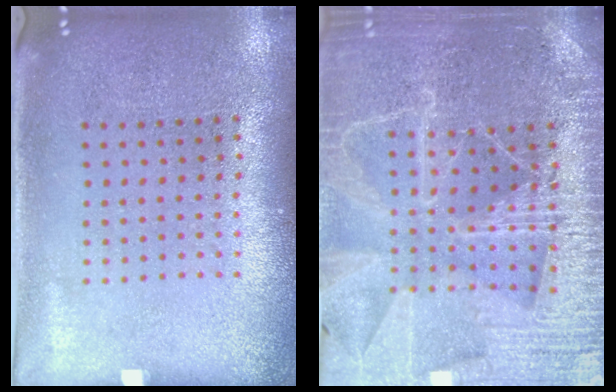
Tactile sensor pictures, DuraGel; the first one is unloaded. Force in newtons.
{"total": 4.6, "press": 4.3, "slide": 1.8}